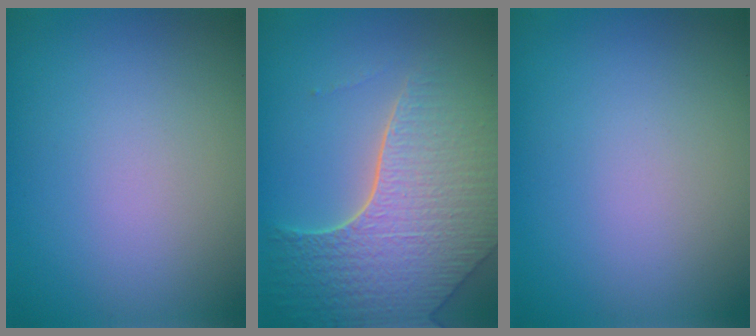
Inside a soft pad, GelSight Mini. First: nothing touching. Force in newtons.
{"total": 8.1, "press": 5.7, "slide": 5.7}
{"total": 0.0}